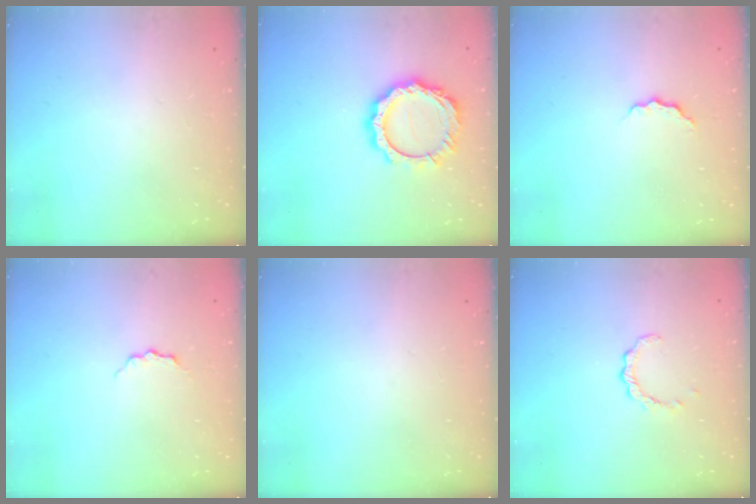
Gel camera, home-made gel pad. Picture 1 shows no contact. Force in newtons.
{"total": 13.9, "press": 13.9, "slide": 1.1}
{"total": 4.1, "press": 4.1, "slide": 0.4}
{"total": 4.0, "press": 3.9, "slide": 0.5}
{"total": 0.0}
{"total": 2.9, "press": 2.9, "slide": 0.3}